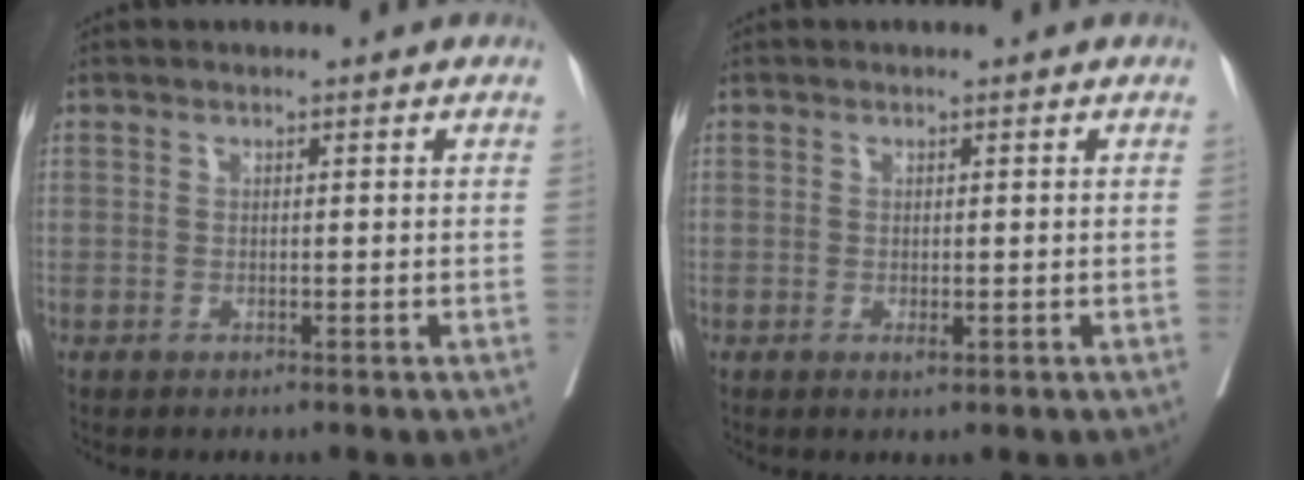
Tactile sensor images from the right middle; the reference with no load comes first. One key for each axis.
{"total": 0.8, "fx": -0.3, "fy": 0.3, "fz": 0.7, "tx": -0.012, "ty": -0.004, "tz": -0.003}